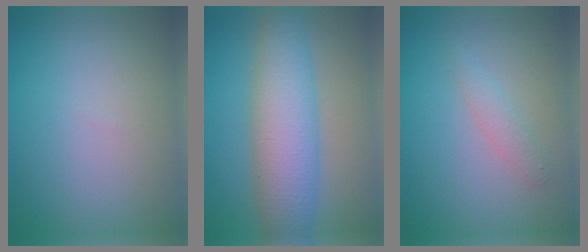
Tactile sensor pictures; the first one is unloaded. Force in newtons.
{"total": 7.2, "press": 7.2, "slide": 0.1}
{"total": 1.5, "press": 1.5, "slide": 0.0}